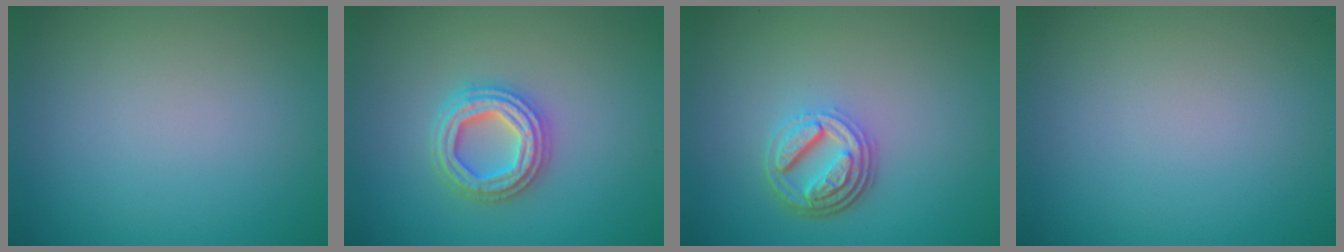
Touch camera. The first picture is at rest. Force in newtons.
{"total": 4.3, "press": 4.3, "slide": 0.6}
{"total": 4.4, "press": 3.4, "slide": 2.9}
{"total": 0.0}